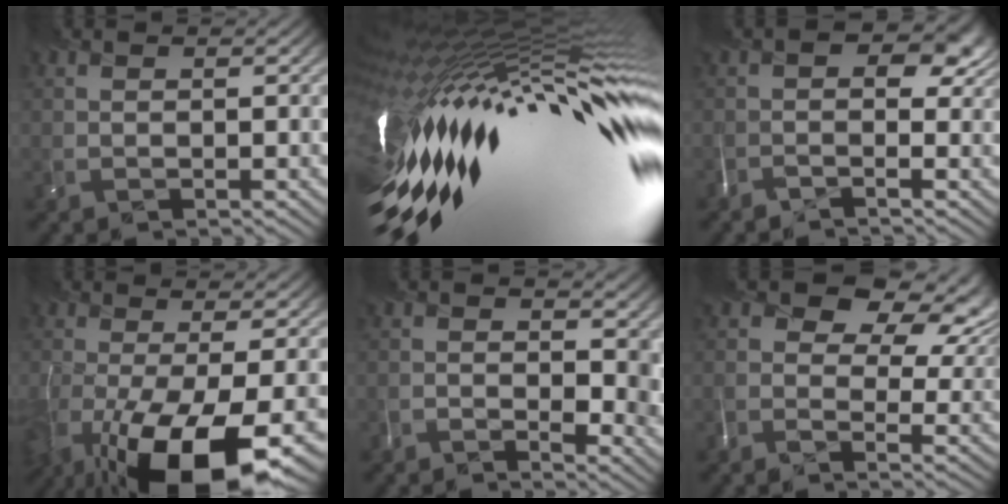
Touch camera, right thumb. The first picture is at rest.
{"total": 20.0, "force": [-2.3, 5.2, 19.2], "torque": [-0.342, -0.017, -0.040]}
{"total": 4.2, "force": [-0.4, 1.9, 3.7], "torque": [-0.045, -0.004, -0.015]}
{"total": 15.9, "force": [-7.1, 5.5, 13.1], "torque": [-0.237, -0.041, -0.097]}
{"total": 9.1, "force": [-1.2, 5.1, 7.5], "torque": [-0.103, -0.030, -0.005]}
{"total": 10.9, "force": [4.2, 6.5, 7.6], "torque": [-0.116, -0.007, 0.077]}